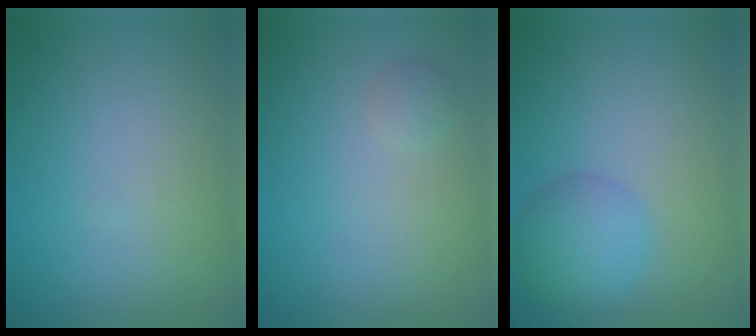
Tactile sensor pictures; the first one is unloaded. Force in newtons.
{"total": 1.0, "press": 1.0, "slide": 0.1}
{"total": 3.8, "press": 3.8, "slide": 0.2}